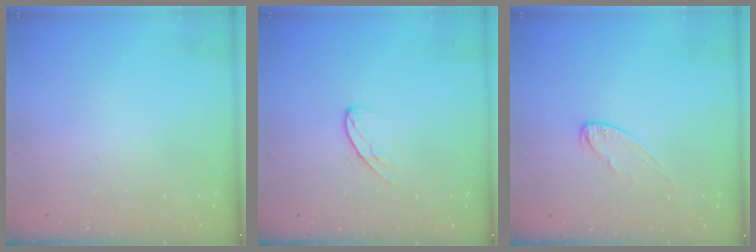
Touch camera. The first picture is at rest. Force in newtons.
{"total": 6.6, "press": 6.5, "slide": 0.7}
{"total": 5.6, "press": 5.6, "slide": 0.5}